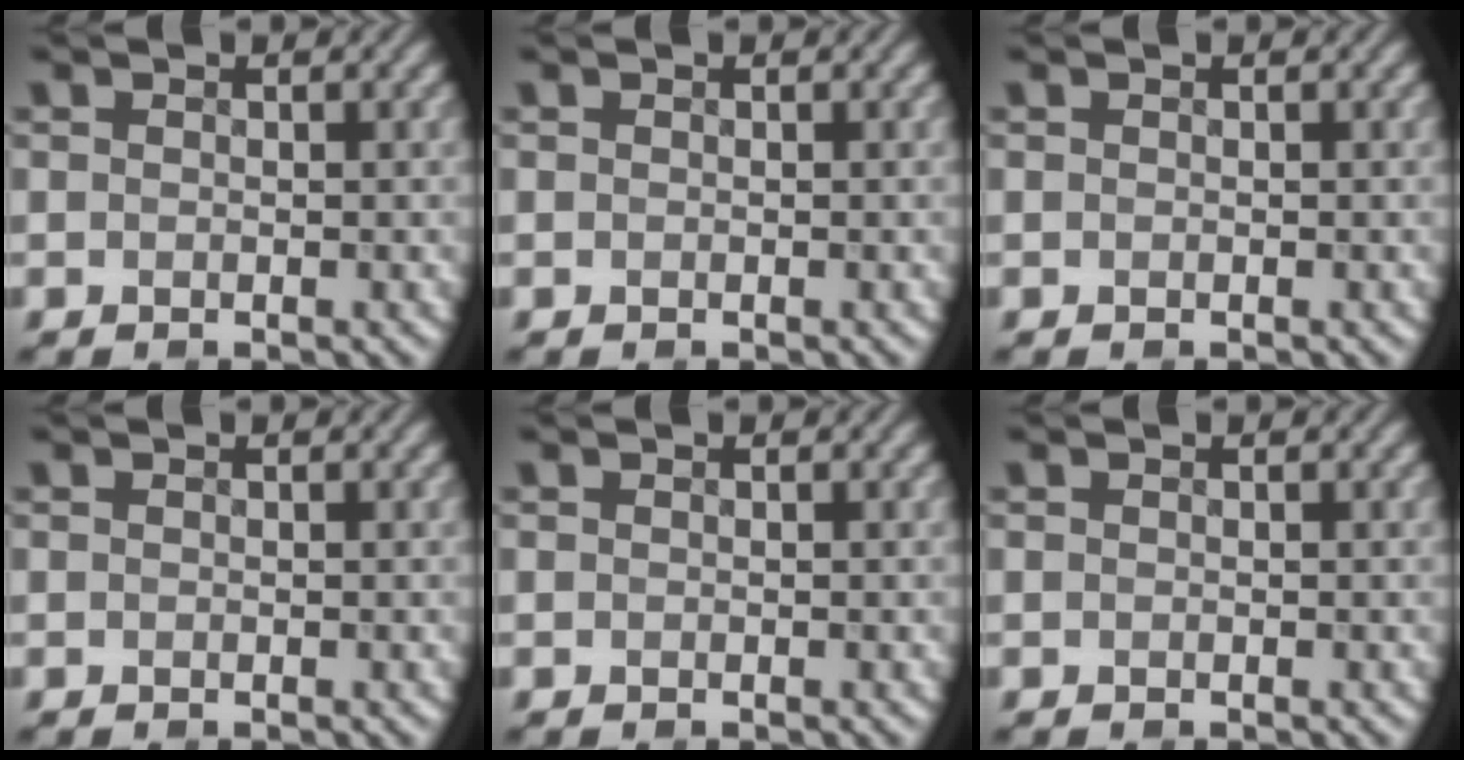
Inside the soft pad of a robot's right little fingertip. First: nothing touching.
{"total": 0.0}
{"total": 0.0}
{"total": 0.0}
{"total": 0.0}
{"total": 0.0}